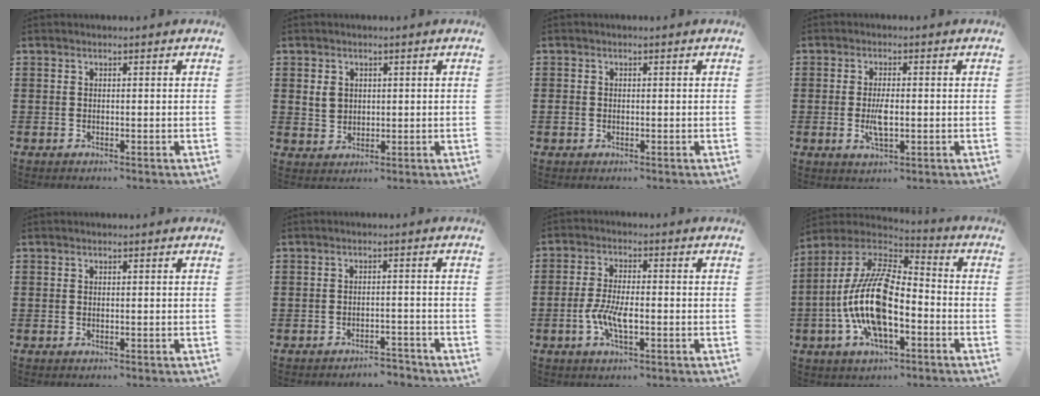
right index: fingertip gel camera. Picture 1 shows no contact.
{"total": 2.6, "force": [0.7, 2.2, 1.2], "torque": [-0.031, 0.008, 0.014]}
{"total": 1.1, "force": [-0.3, 0.9, 0.5], "torque": [-0.012, 0.003, -0.008]}
{"total": 4.1, "force": [-0.6, 1.4, 3.8], "torque": [-0.075, -0.001, -0.013]}
{"total": 0.0}
{"total": 2.5, "force": [-2.4, 0.3, 0.2], "torque": [-0.010, 0.003, -0.052]}
{"total": 5.5, "force": [-1.6, 1.8, 5.0], "torque": [-0.119, -0.005, -0.037]}
{"total": 14.9, "force": [-3.3, 6.7, 12.9], "torque": [-0.302, -0.008, -0.076]}